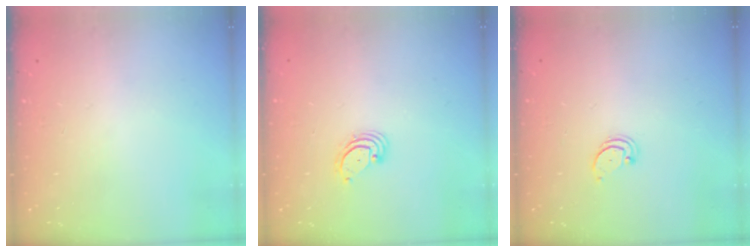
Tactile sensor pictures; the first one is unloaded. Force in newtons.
{"total": 3.1, "press": 3.1, "slide": 0.3}
{"total": 2.0, "press": 2.0, "slide": 0.2}